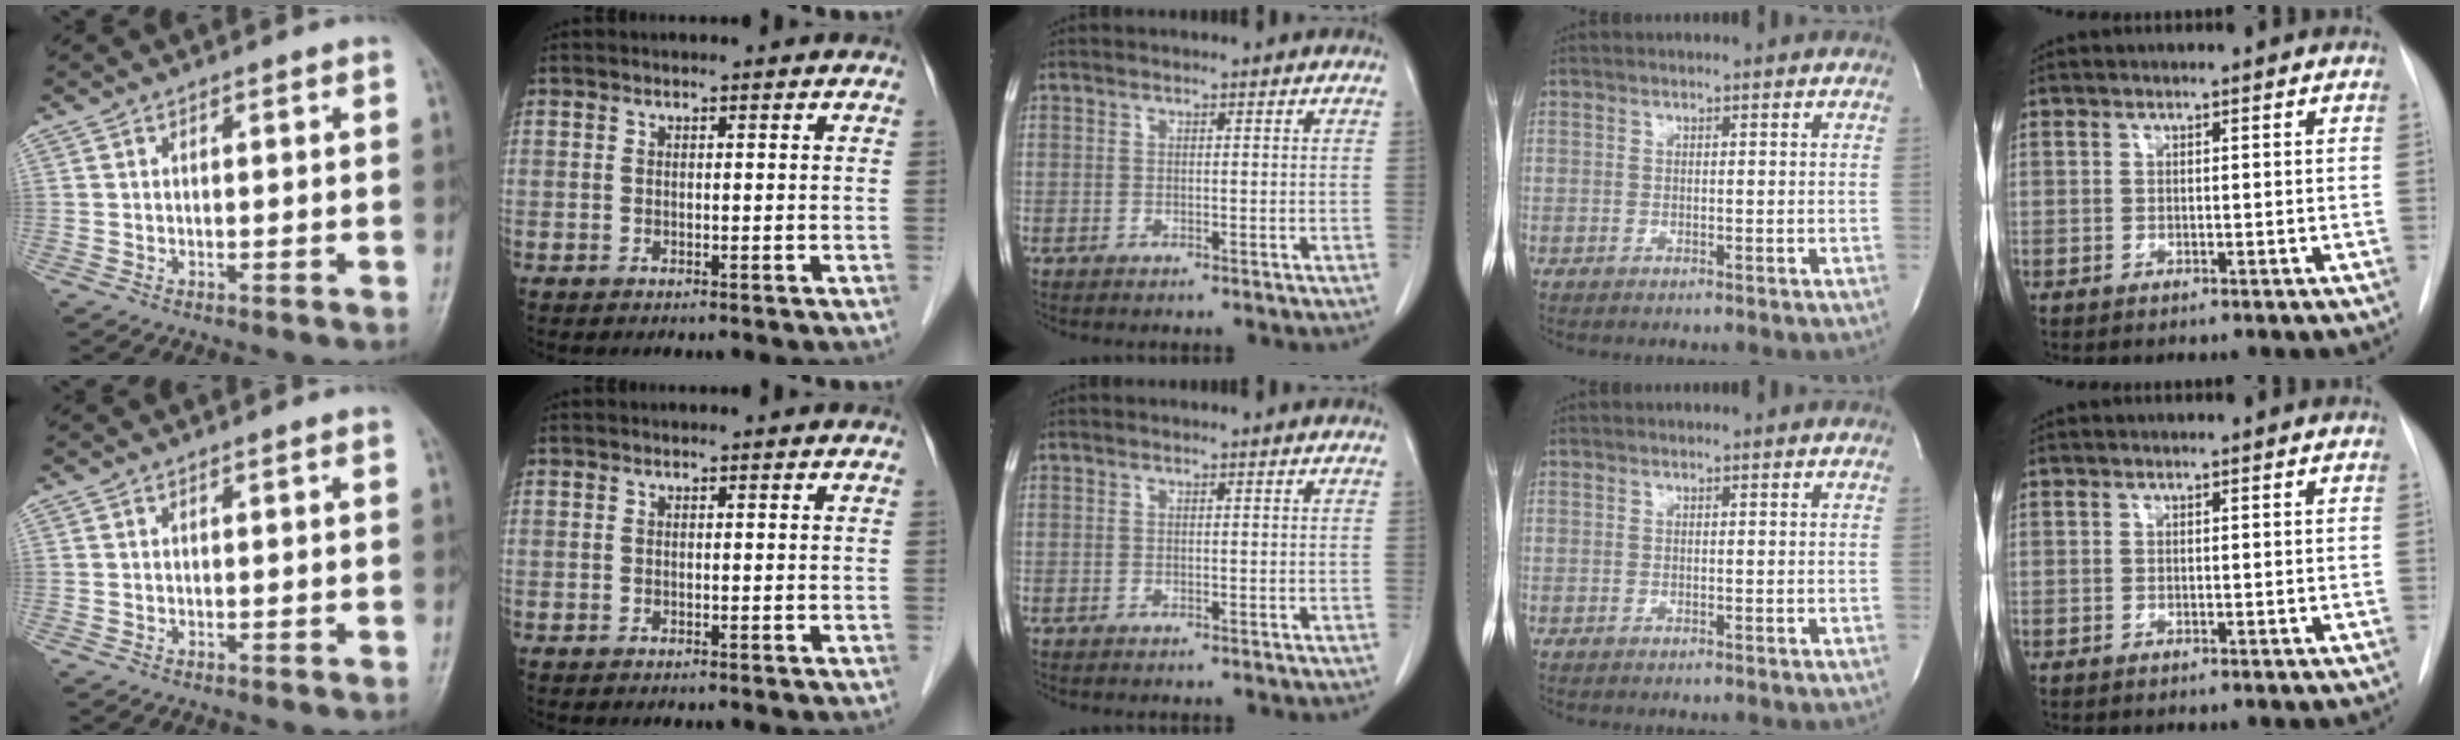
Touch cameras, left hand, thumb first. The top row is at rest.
{}